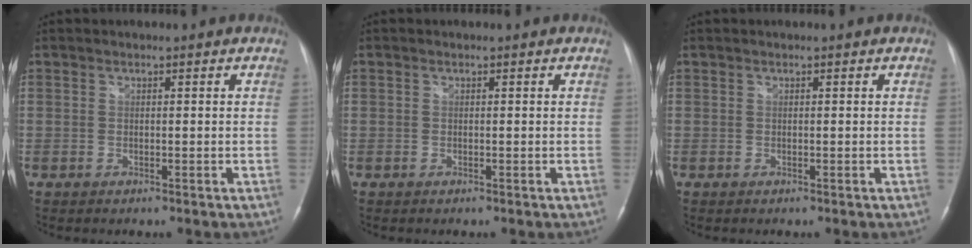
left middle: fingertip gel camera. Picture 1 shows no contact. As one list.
[{"total": 0.0}, {"total": 0.0}]